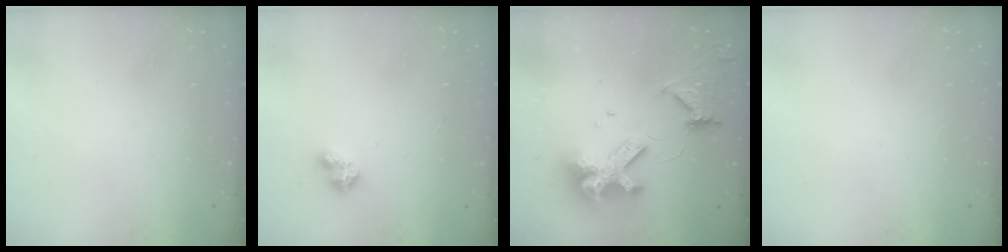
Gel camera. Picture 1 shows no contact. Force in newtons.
{"total": 2.8, "press": 2.8, "slide": 0.2}
{"total": 14.6, "press": 14.5, "slide": 1.8}
{"total": 0.0}